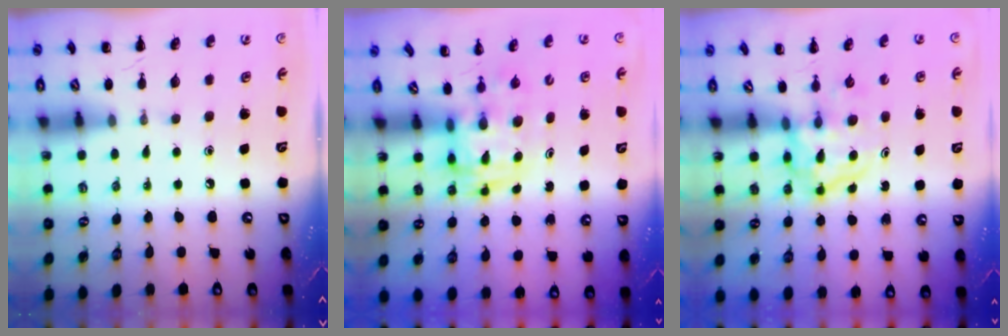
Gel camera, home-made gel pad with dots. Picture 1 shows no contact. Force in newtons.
{"total": 2.8, "press": 2.8, "slide": 0.5}
{"total": 3.9, "press": 3.9, "slide": 0.4}